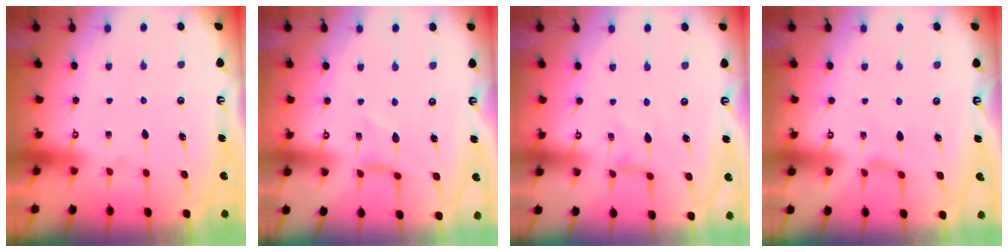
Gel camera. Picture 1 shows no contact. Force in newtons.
{"total": 0.0}
{"total": 1.0, "press": 1.0, "slide": 0.3}
{"total": 1.4, "press": 1.3, "slide": 0.4}